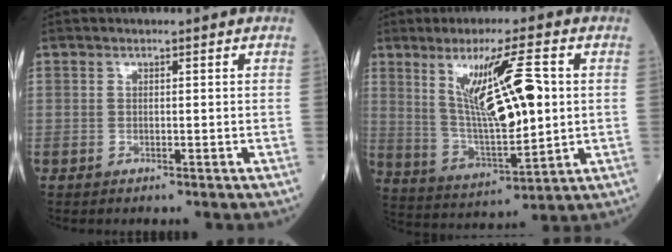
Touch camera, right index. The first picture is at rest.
{"total": 14.4, "force": [3.0, 2.4, 13.8], "torque": [-0.258, -0.001, 0.059]}